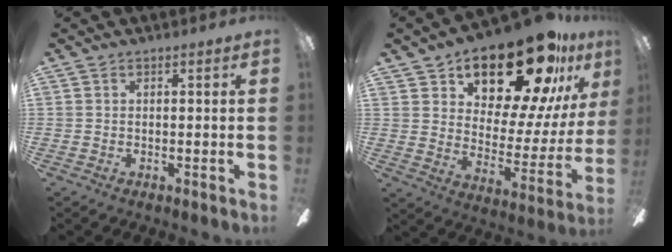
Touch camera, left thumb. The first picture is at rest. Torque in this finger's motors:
{"motor_torque": [2.44, 2.57, 1.39, -1.38, 0.14]}